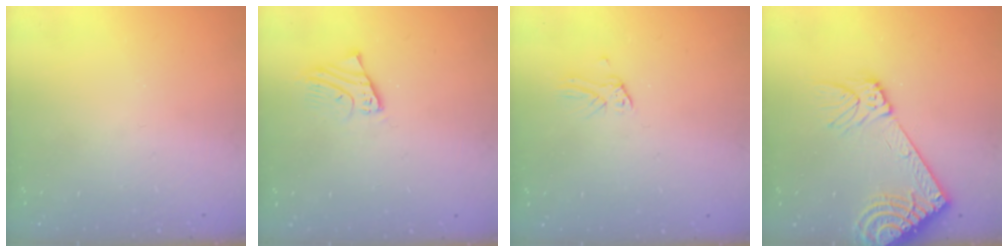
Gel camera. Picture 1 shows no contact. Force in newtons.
{"total": 2.6, "press": 2.6, "slide": 0.2}
{"total": 0.0}
{"total": 13.3, "press": 12.9, "slide": 2.9}